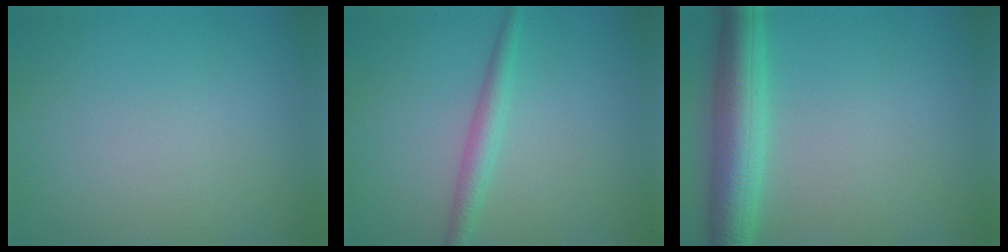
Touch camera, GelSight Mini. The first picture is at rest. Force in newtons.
{"total": 2.2, "press": 2.2, "slide": 0.0}
{"total": 6.2, "press": 6.2, "slide": 0.2}